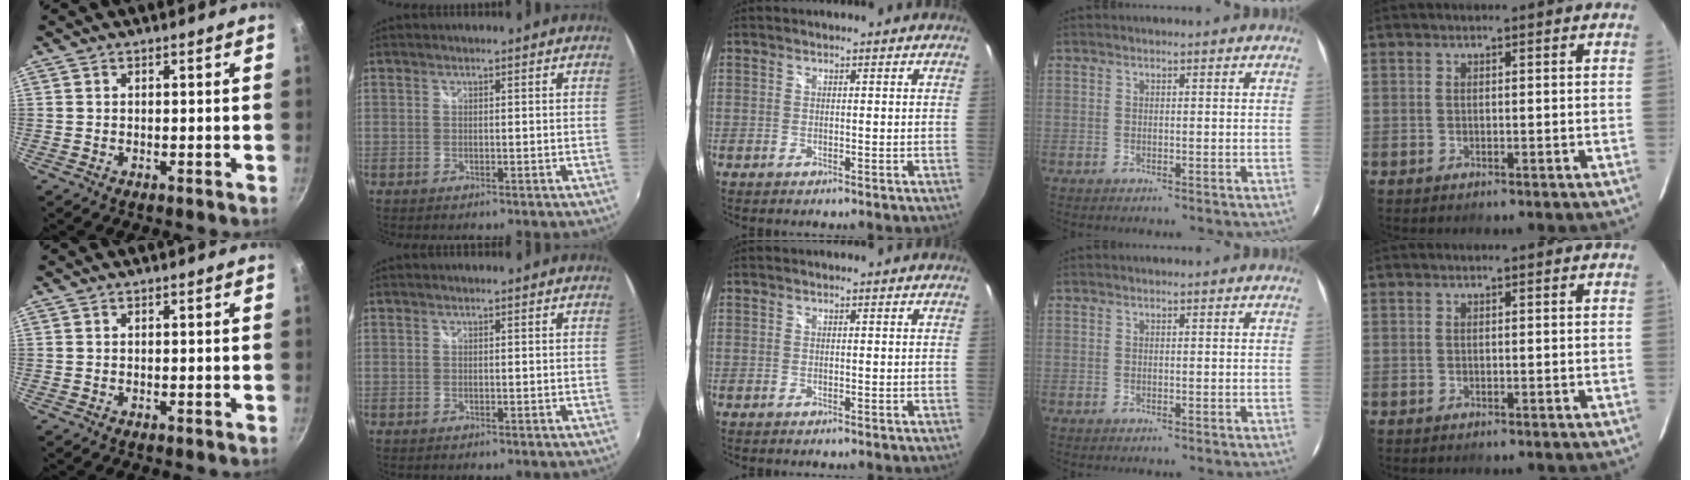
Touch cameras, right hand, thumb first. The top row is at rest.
{}